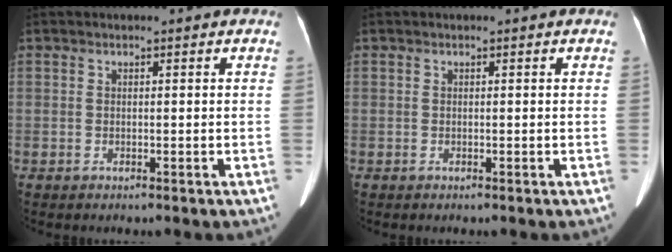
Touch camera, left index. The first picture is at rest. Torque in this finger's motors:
{"motor_torque": [0.00, 0.00, 0.00, 0.00]}